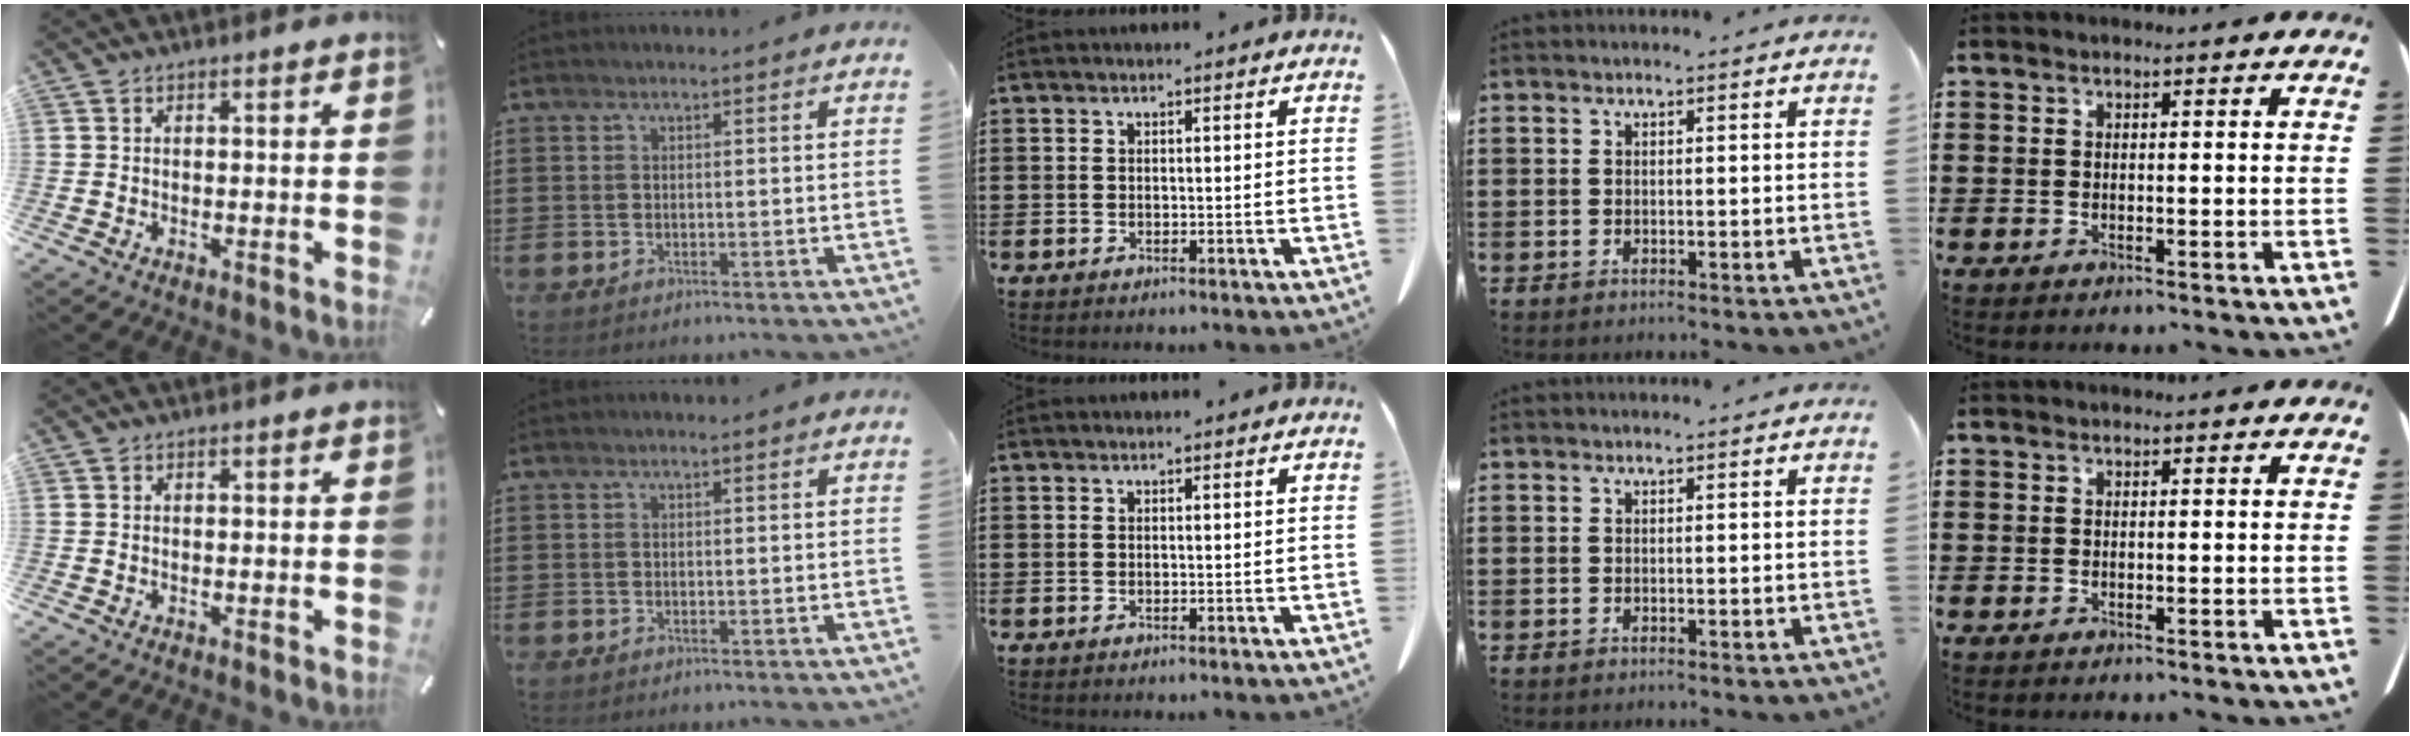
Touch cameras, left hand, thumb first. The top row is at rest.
{}